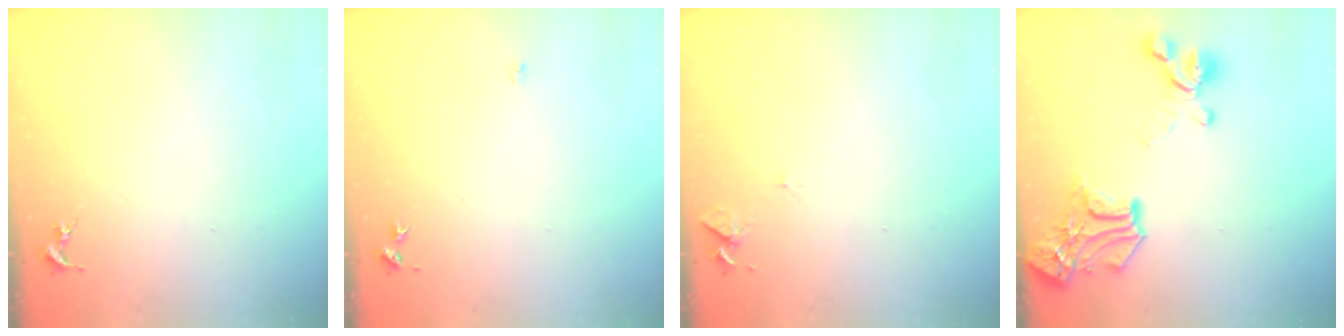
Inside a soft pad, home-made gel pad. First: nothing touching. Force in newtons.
{"total": 3.0, "press": 3.0, "slide": 0.4}
{"total": 6.2, "press": 6.2, "slide": 0.6}
{"total": 19.7, "press": 19.7, "slide": 1.4}